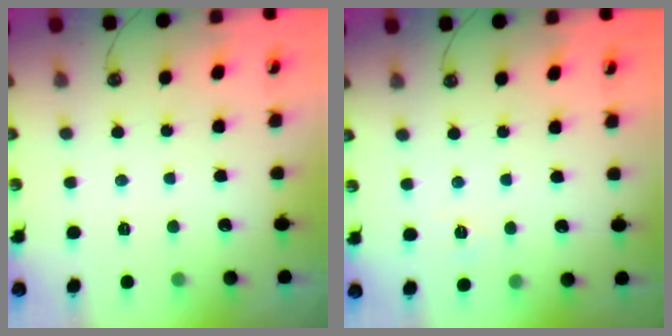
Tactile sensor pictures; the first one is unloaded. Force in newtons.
{"total": 2.6, "press": 2.6, "slide": 0.3}